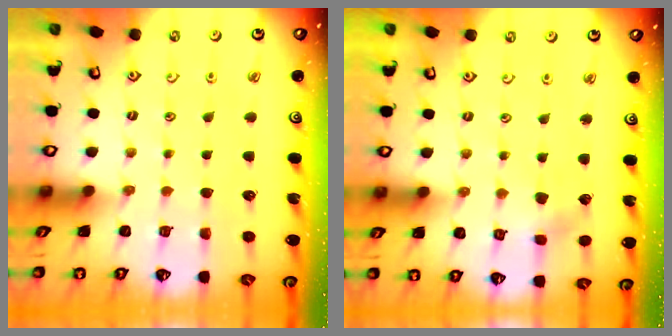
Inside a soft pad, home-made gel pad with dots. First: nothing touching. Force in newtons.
{"total": 3.0, "press": 3.0, "slide": 0.4}